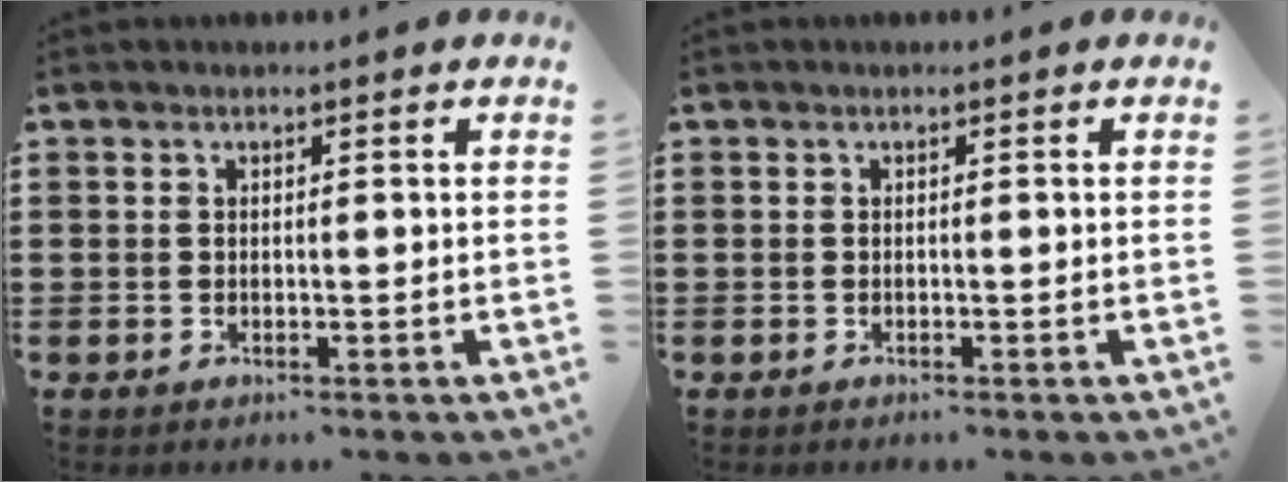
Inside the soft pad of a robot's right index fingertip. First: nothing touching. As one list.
[{"total": 0.0}]